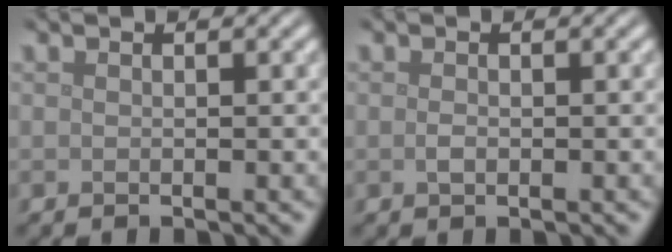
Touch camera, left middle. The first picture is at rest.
{"total": 0.7, "force": [-0.1, 0.4, 0.6], "torque": [-0.014, -0.001, -0.002]}